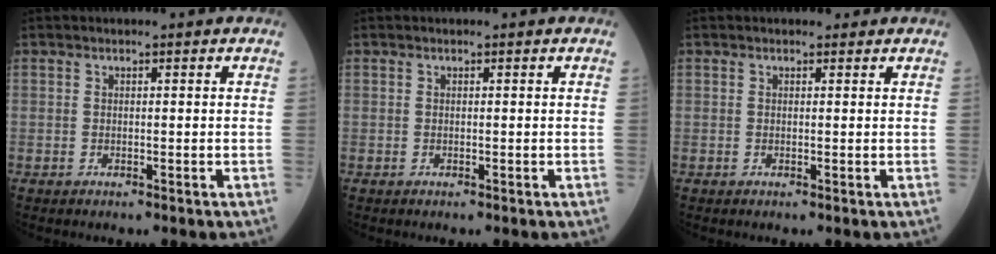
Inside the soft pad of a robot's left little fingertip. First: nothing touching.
{"total": 0.0}
{"total": 0.9, "force": [0.7, 0.5, 0.2], "torque": [-0.005, 0.000, 0.006]}